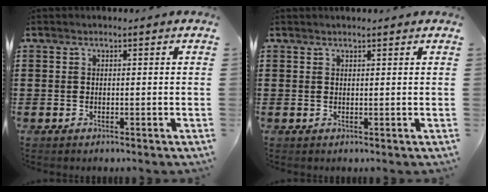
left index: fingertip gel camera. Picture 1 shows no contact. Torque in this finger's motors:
{"motor_torque": [-0.04, 1.37, -0.45, -0.03]}